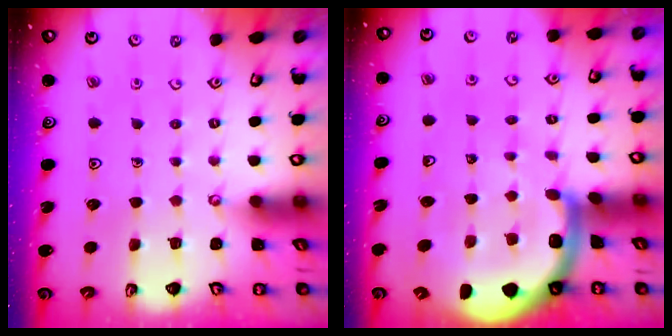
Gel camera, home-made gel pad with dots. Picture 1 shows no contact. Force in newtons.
{"total": 8.3, "press": 8.2, "slide": 1.2}